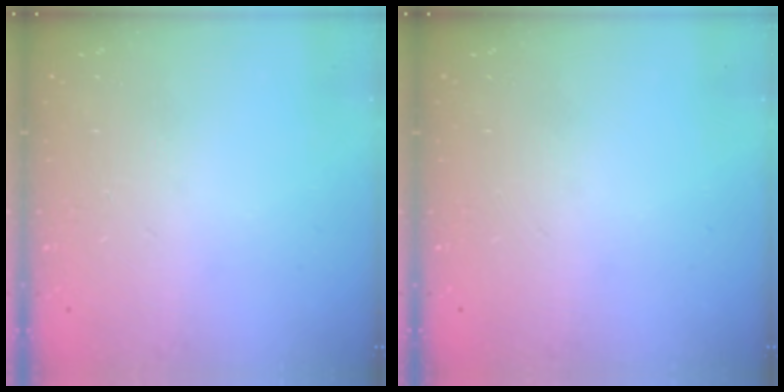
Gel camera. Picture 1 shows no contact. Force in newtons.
{"total": 0.0}